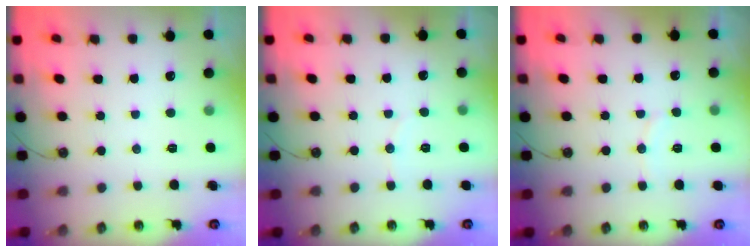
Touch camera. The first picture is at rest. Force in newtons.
{"total": 2.3, "press": 2.3, "slide": 0.2}
{"total": 5.9, "press": 5.9, "slide": 0.7}